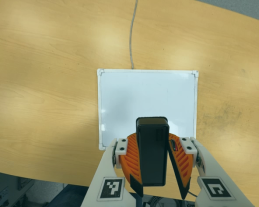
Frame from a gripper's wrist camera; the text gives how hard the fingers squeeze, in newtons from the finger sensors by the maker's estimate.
{"total": 9.0, "left": 8.6, "right": 9.3}